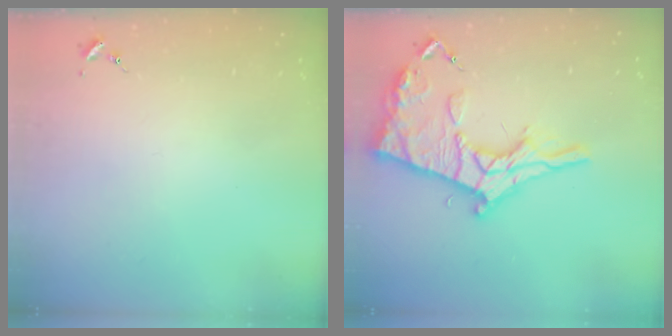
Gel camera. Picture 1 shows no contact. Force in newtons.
{"total": 21.2, "press": 21.2, "slide": 1.8}